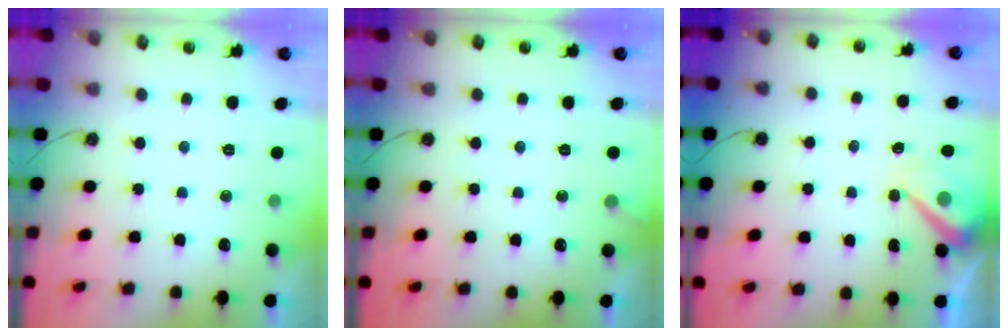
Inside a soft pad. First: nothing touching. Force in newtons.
{"total": 4.2, "press": 4.2, "slide": 0.3}
{"total": 8.5, "press": 8.5, "slide": 0.9}